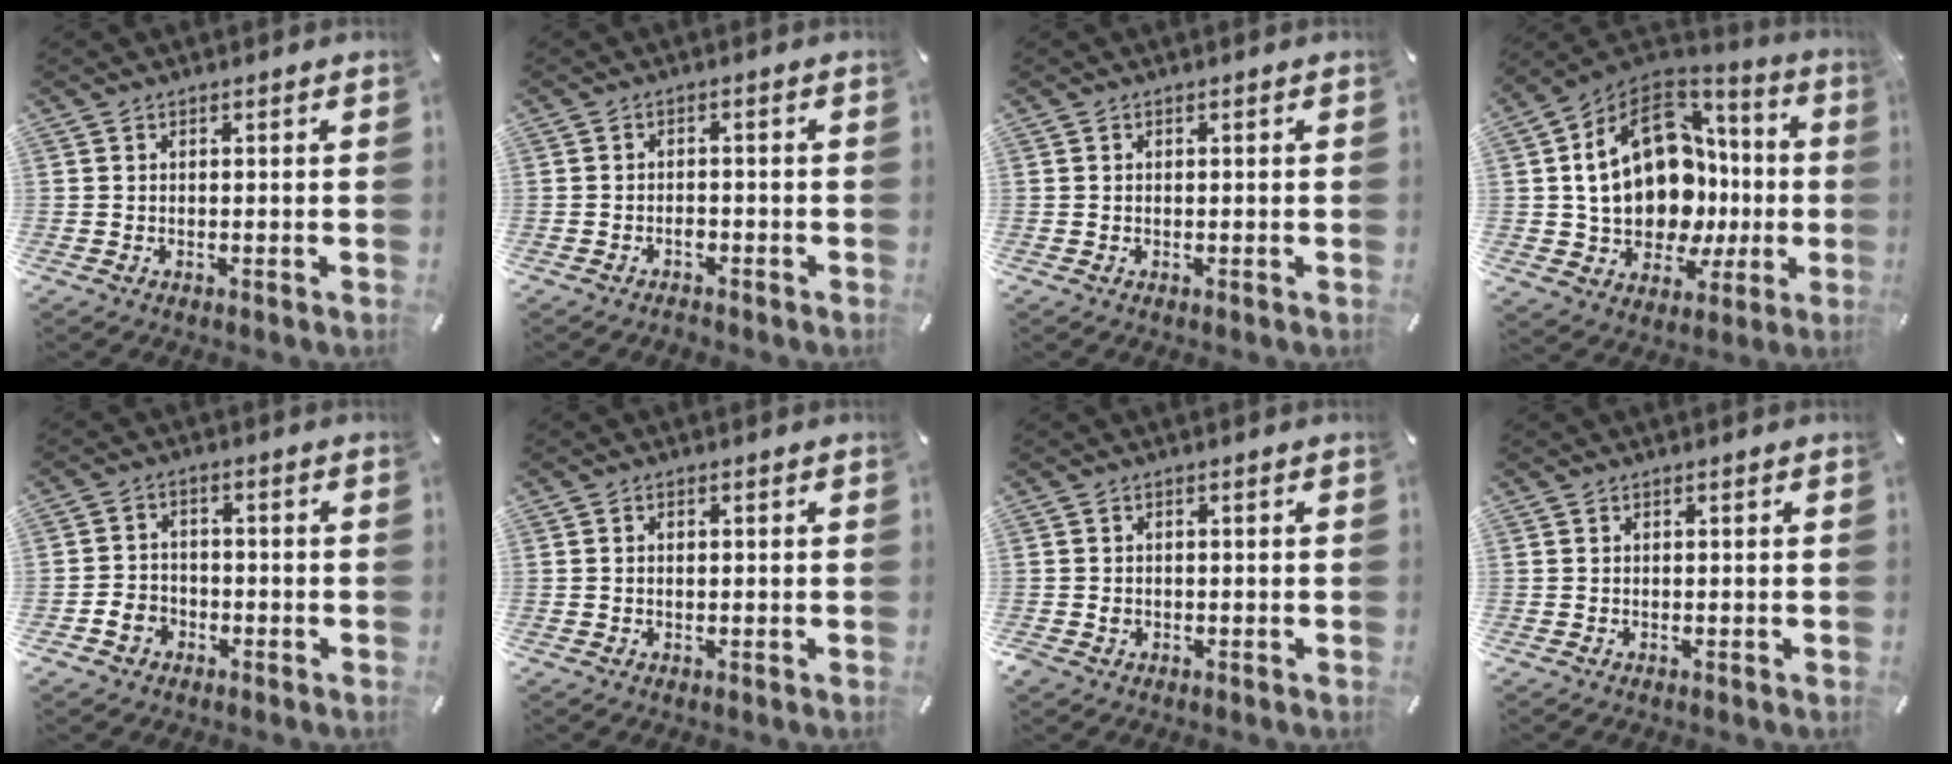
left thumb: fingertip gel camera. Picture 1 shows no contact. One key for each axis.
{"total": 2.2, "fx": -1.4, "fy": 1.2, "fz": 1.1, "tx": -0.022, "ty": 0.006, "tz": -0.029}
{"total": 0.0}
{"total": 23.6, "fx": 1.7, "fy": 17.2, "fz": 16.1, "tx": -0.313, "ty": -0.011, "tz": 0.049}
{"total": 4.8, "fx": -2.5, "fy": 3.8, "fz": 1.5, "tx": -0.022, "ty": 0.014, "tz": -0.043}
{"total": 1.2, "fx": 0.1, "fy": 0.8, "fz": 0.9, "tx": -0.019, "ty": 0.003, "tz": 0.000}
{"total": 1.5, "fx": -0.5, "fy": 1.3, "fz": 0.5, "tx": -0.010, "ty": 0.004, "tz": -0.013}
{"total": 0.0}